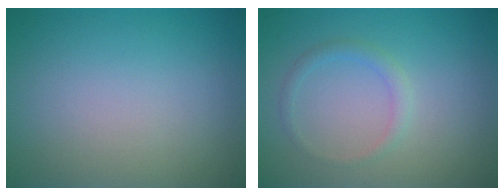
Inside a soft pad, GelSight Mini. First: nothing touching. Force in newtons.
{"total": 1.2, "press": 1.2, "slide": 0.0}